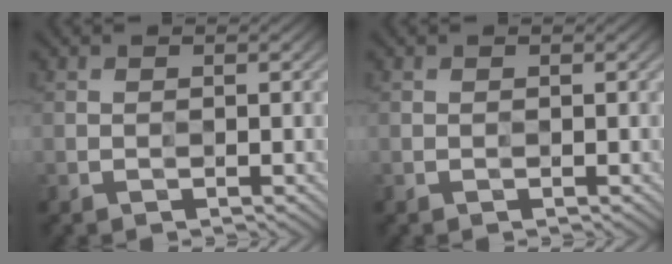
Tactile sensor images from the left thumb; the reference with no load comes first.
{"total": 0.0}